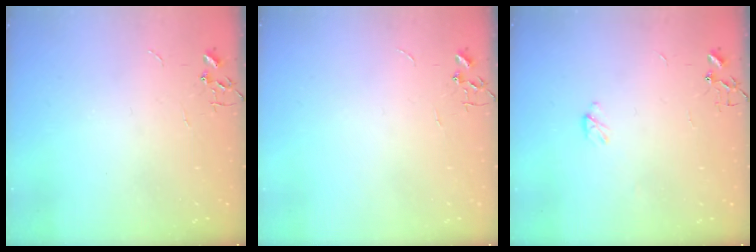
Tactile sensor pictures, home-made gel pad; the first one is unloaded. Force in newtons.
{"total": 0.0}
{"total": 3.0, "press": 3.0, "slide": 0.5}